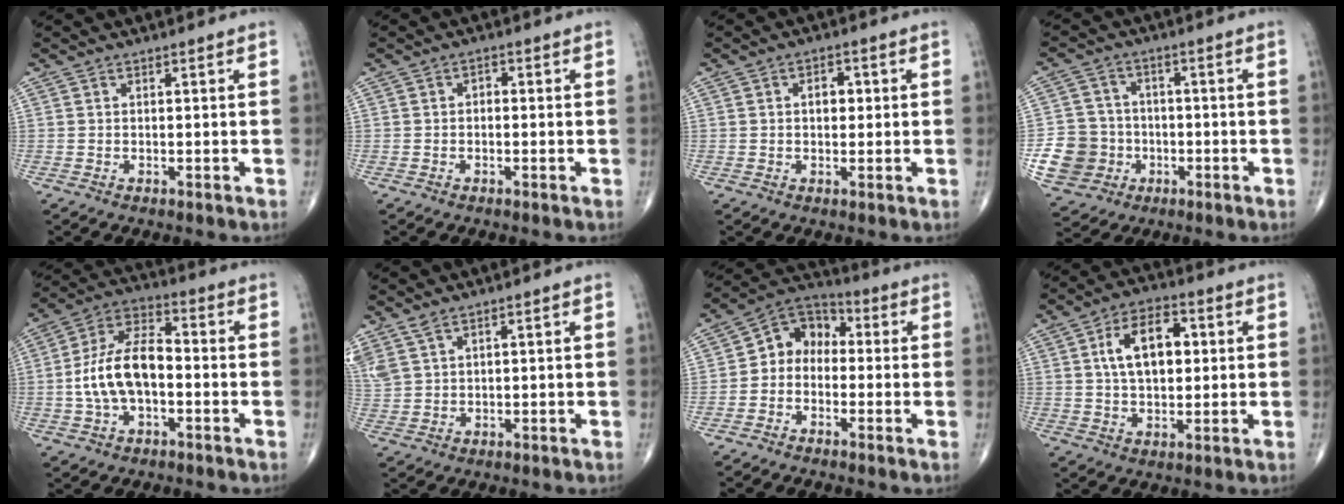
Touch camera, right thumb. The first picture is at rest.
{"total": 1.2, "force": [-0.2, 0.9, 0.8], "torque": [-0.005, 0.006, -0.007]}
{"total": 3.4, "force": [0.5, 2.2, 2.5], "torque": [-0.026, 0.006, 0.005]}
{"total": 10.1, "force": [-2.5, 9.4, 2.7], "torque": [-0.031, 0.019, -0.039]}
{"total": 12.5, "force": [-1.6, 6.7, 10.4], "torque": [-0.198, 0.040, -0.035]}
{"total": 4.6, "force": [3.4, 1.6, 2.6], "torque": [-0.065, -0.002, 0.083]}
{"total": 8.2, "force": [-0.8, 6.6, 4.8], "torque": [-0.044, 0.037, -0.038]}
{"total": 11.5, "force": [2.4, 6.6, 9.1], "torque": [-0.136, 0.008, 0.036]}